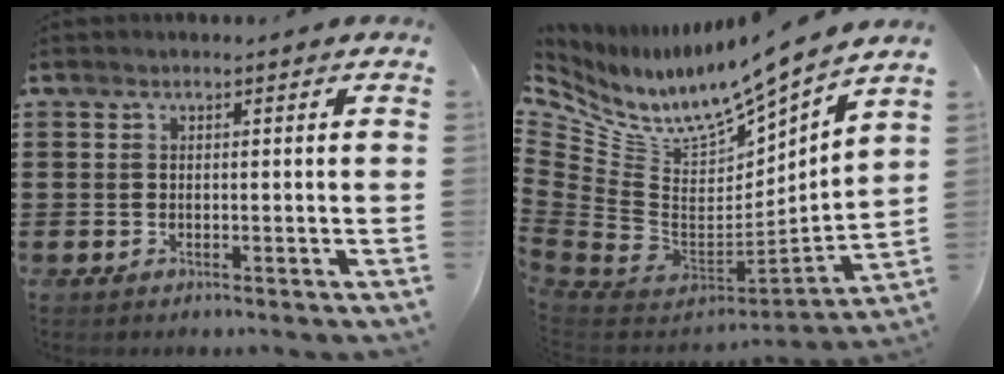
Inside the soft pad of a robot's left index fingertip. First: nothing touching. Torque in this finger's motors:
{"motor_torque": [-0.52, 0.31, 0.08, 0.03]}